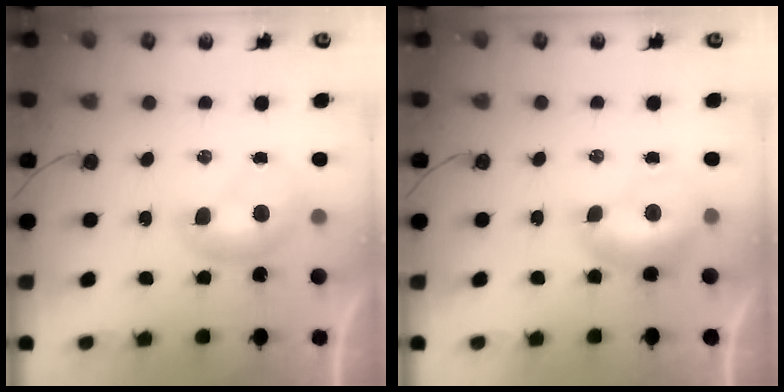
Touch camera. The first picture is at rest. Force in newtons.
{"total": 1.8, "press": 1.7, "slide": 0.6}